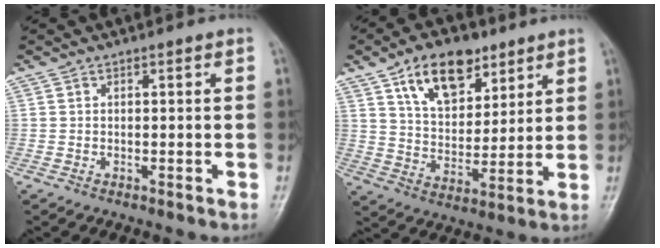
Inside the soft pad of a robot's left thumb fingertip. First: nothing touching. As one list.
[{"total": 13.7, "force": [7.9, 7.7, 8.1], "torque": [-0.098, -0.039, 0.139]}]